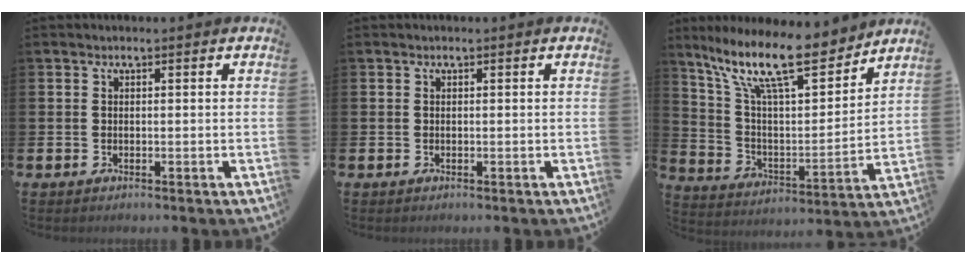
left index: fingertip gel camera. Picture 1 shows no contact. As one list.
[{"total": 0.0}, {"total": 14.9, "force": [11.2, 4.2, 8.9], "torque": [-0.188, -0.060, 0.192]}]